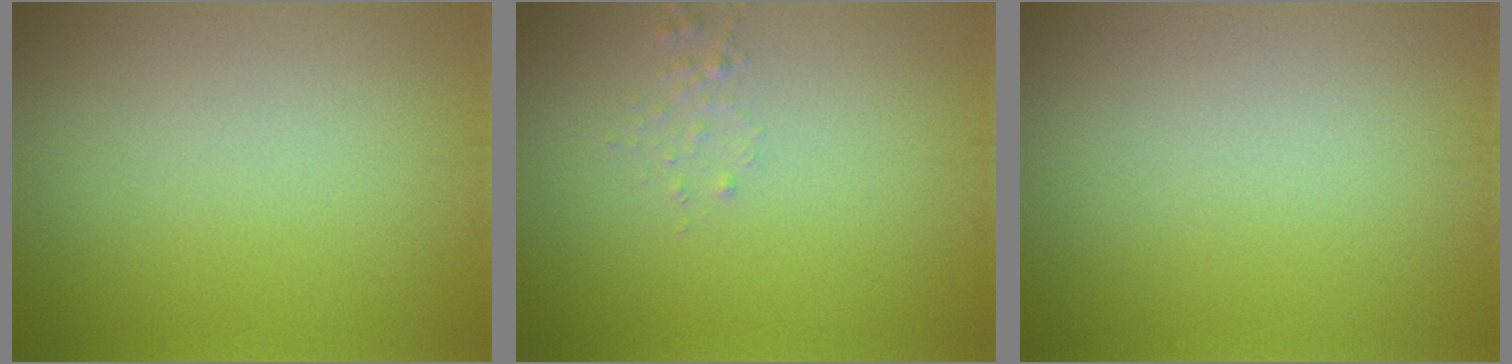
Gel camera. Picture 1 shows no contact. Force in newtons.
{"total": 0.7, "press": 0.7, "slide": 0.1}
{"total": 0.0}